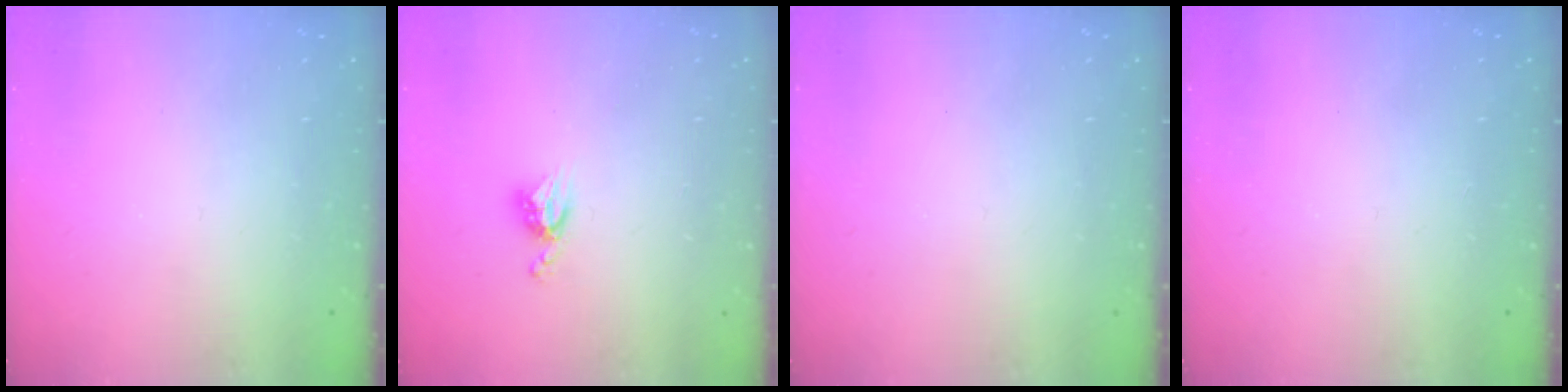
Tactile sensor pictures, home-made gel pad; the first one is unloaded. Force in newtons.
{"total": 5.1, "press": 5.1, "slide": 0.5}
{"total": 0.0}
{"total": 1.7, "press": 1.7, "slide": 0.2}